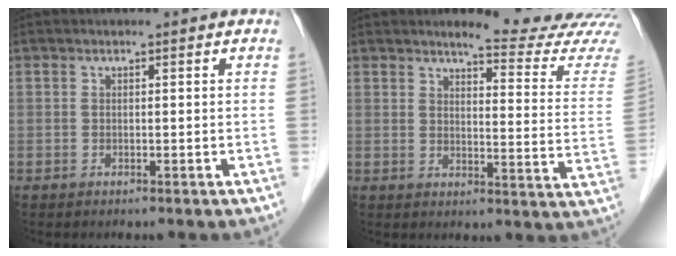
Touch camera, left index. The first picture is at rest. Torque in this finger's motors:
{"motor_torque": [-0.04, -0.08, 0.10, 0.03]}